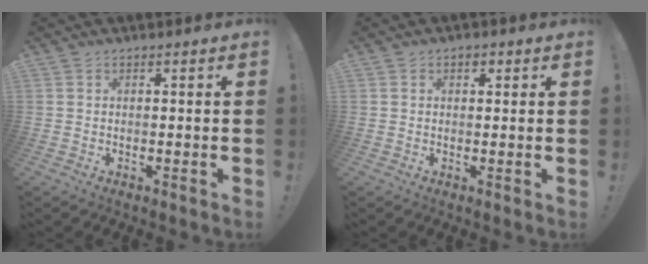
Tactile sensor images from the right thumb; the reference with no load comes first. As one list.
[{"total": 1.5, "force": [0.5, 1.0, 1.0], "torque": [-0.009, -0.001, 0.007]}]